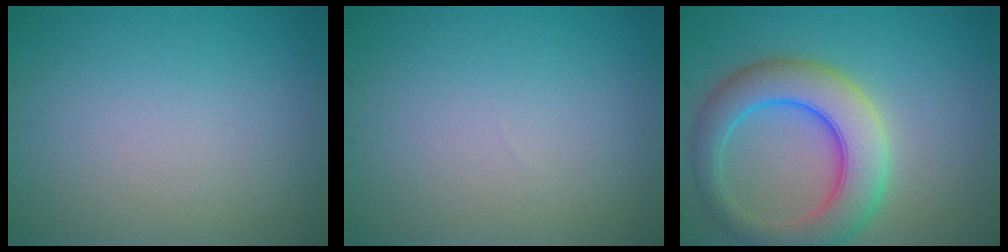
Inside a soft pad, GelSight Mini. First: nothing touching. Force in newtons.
{"total": 0.0}
{"total": 7.8, "press": 7.7, "slide": 0.4}